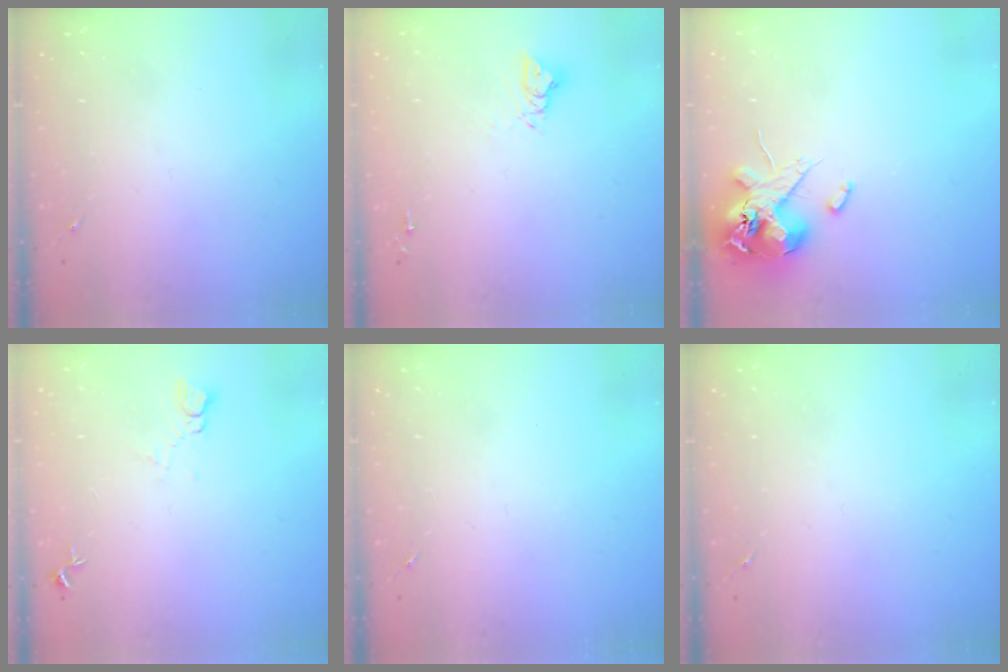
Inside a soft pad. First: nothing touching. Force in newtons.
{"total": 6.2, "press": 6.2, "slide": 0.3}
{"total": 13.4, "press": 13.2, "slide": 2.3}
{"total": 4.3, "press": 4.3, "slide": 0.4}
{"total": 0.0}
{"total": 0.0}